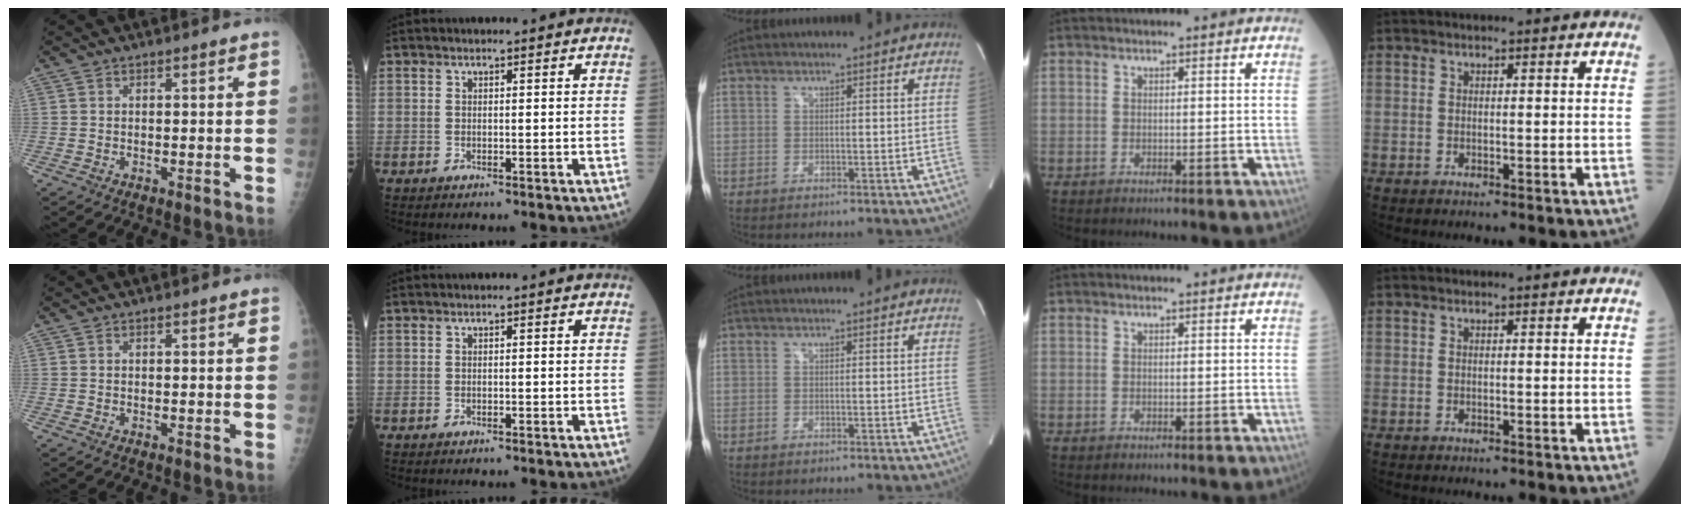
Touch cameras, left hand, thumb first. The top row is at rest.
{}